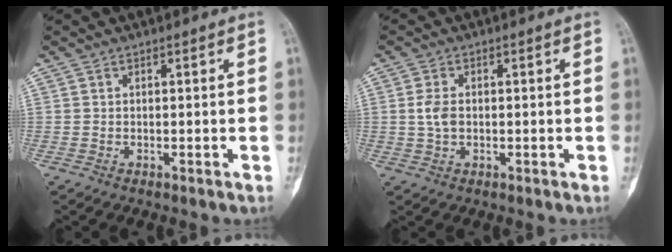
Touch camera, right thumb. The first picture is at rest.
{"total": 3.2, "force": [0.0, 2.0, 2.5], "torque": [-0.051, 0.004, -0.001]}